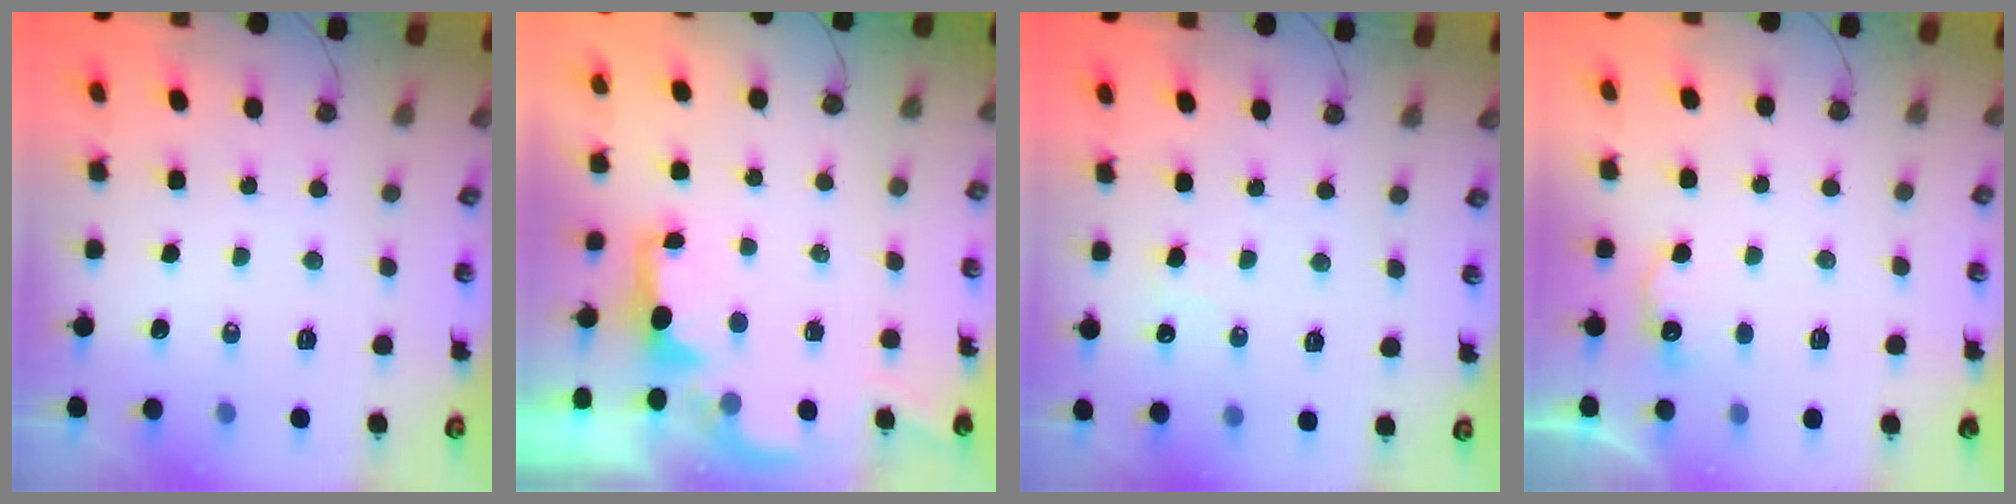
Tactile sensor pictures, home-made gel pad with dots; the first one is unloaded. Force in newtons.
{"total": 2.1, "press": 1.9, "slide": 0.8}
{"total": 6.5, "press": 6.4, "slide": 1.0}
{"total": 7.3, "press": 7.2, "slide": 1.2}